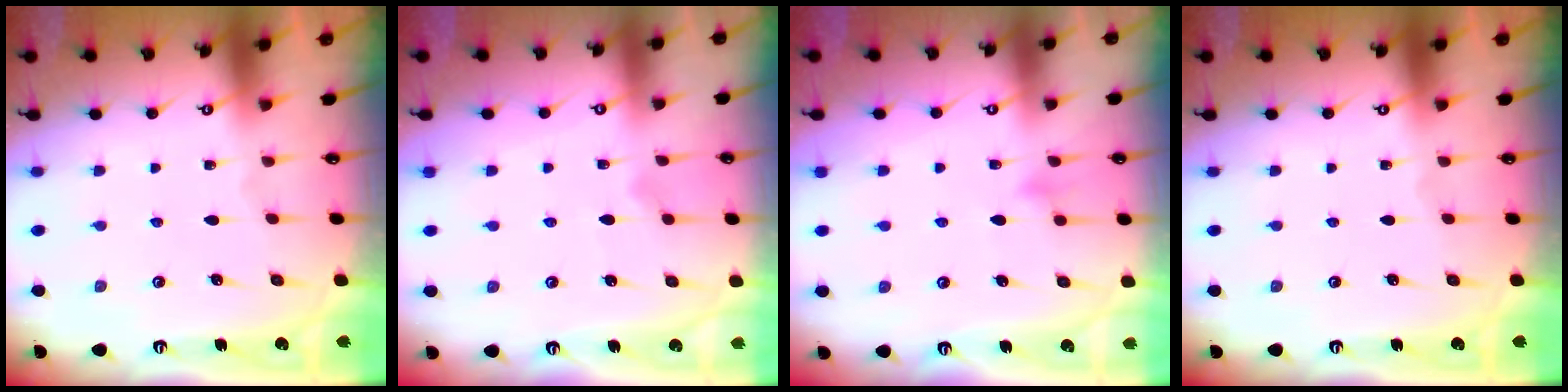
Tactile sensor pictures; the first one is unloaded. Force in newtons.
{"total": 7.5, "press": 7.5, "slide": 0.4}
{"total": 7.1, "press": 7.1, "slide": 0.3}
{"total": 0.0}